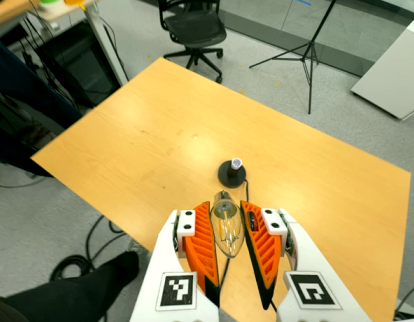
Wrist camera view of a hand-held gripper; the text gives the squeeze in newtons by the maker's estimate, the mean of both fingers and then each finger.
{"total": 11.0, "left": 10.5, "right": 11.4}